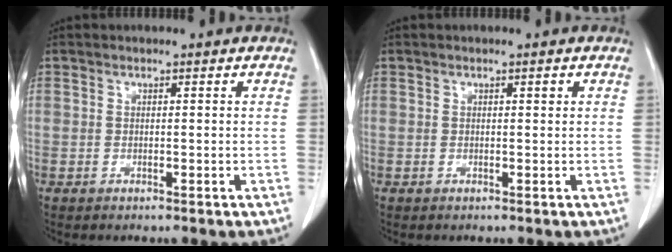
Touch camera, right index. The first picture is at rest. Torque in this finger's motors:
{"motor_torque": [0.06, -0.04, 0.00, 0.00]}